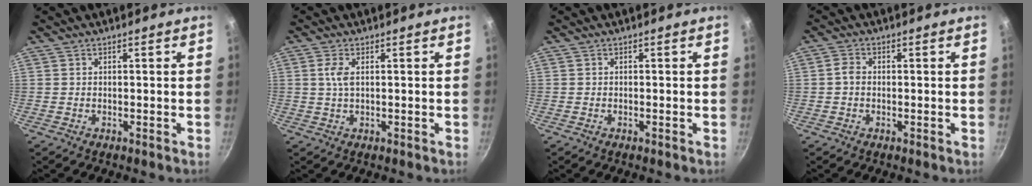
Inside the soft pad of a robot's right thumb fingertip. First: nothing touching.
{"total": 2.8, "force": [0.7, 1.2, 2.4], "torque": [-0.054, 0.002, 0.014]}
{"total": 0.7, "force": [-0.3, 0.1, 0.6], "torque": [-0.020, 0.003, -0.011]}
{"total": 2.1, "force": [-0.1, 1.7, 1.3], "torque": [-0.024, 0.009, -0.007]}